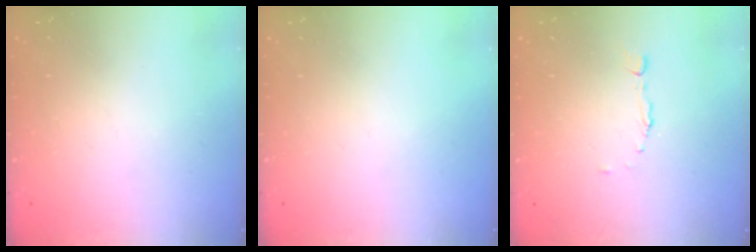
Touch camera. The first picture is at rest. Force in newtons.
{"total": 0.0}
{"total": 3.3, "press": 3.2, "slide": 0.7}